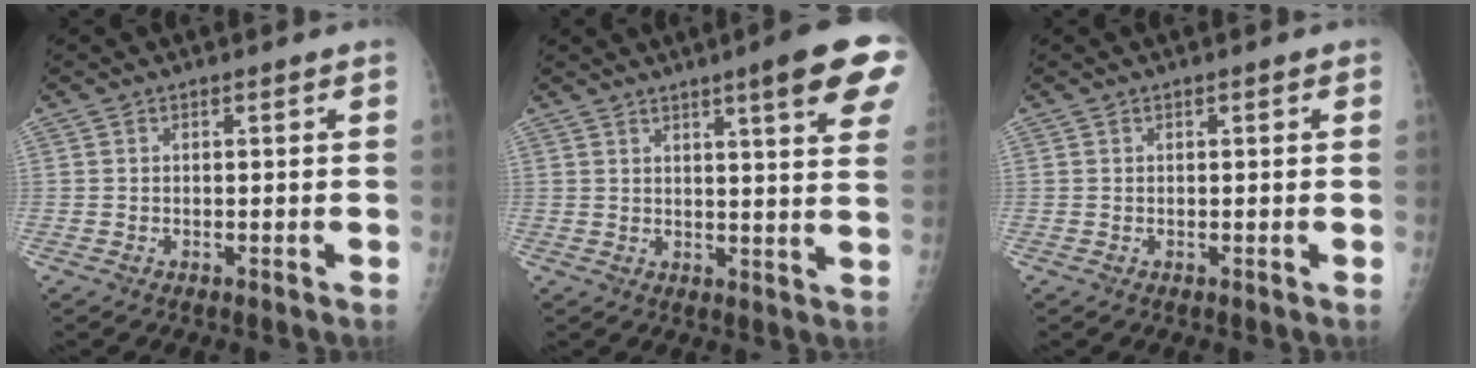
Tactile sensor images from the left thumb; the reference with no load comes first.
{"total": 13.3, "force": [7.5, 1.4, 11.0], "torque": [-0.126, -0.030, 0.087]}
{"total": 0.7, "force": [0.3, 0.2, 0.6], "torque": [-0.011, 0.001, 0.003]}